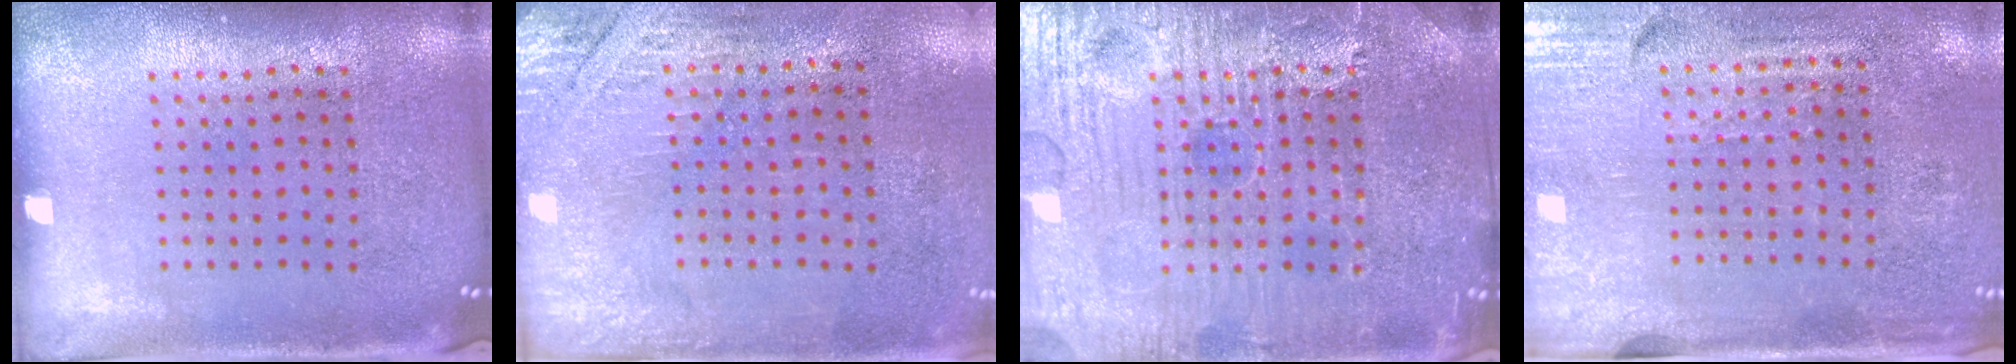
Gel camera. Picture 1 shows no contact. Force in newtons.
{"total": 2.7, "press": 2.3, "slide": 1.4}
{"total": 4.8, "press": 4.8, "slide": 0.5}
{"total": 3.4, "press": 3.1, "slide": 1.4}